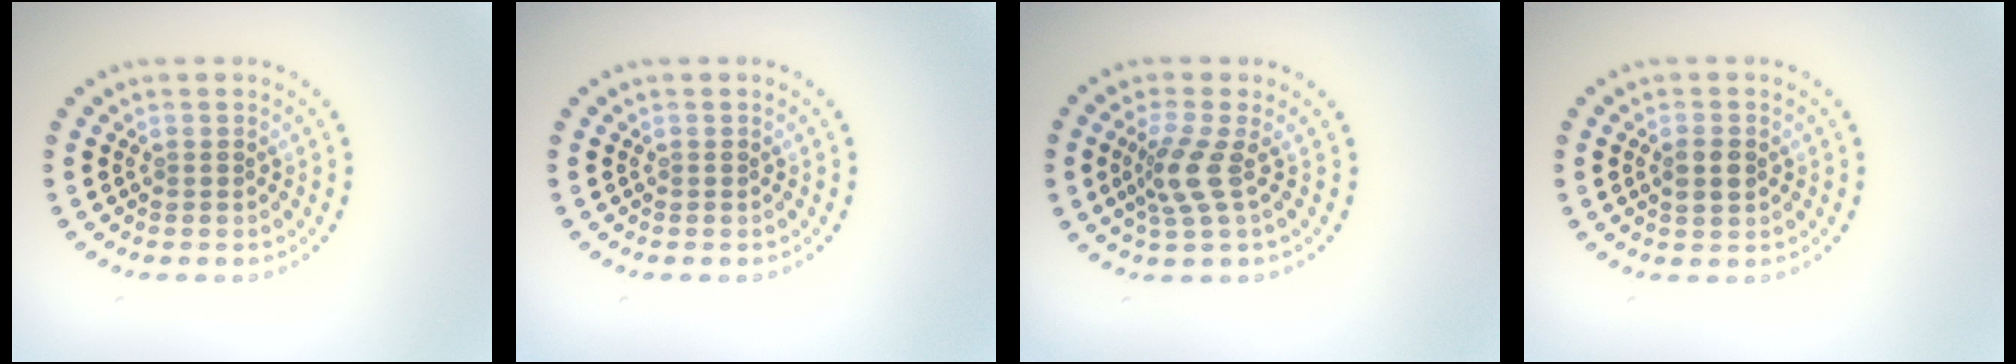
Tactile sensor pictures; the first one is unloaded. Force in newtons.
{"total": 0.0}
{"total": 2.9, "press": 2.1, "slide": 2.0}
{"total": 1.8, "press": 1.8, "slide": 0.1}